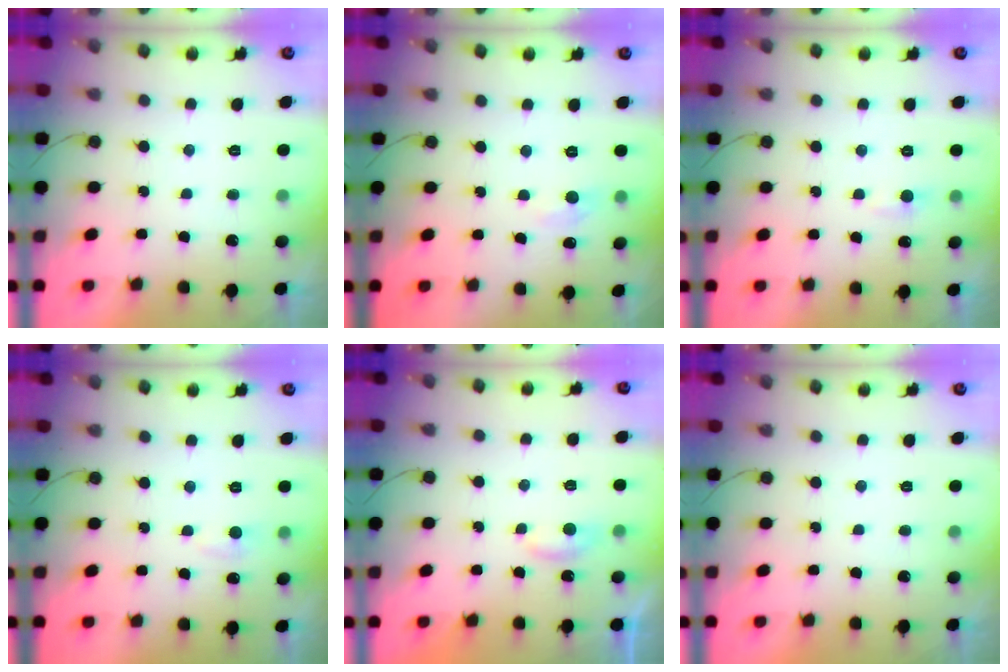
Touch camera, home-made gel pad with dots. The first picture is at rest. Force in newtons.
{"total": 5.3, "press": 5.3, "slide": 0.7}
{"total": 3.9, "press": 3.8, "slide": 0.5}
{"total": 4.1, "press": 4.1, "slide": 0.5}
{"total": 3.5, "press": 3.4, "slide": 0.3}
{"total": 0.0}